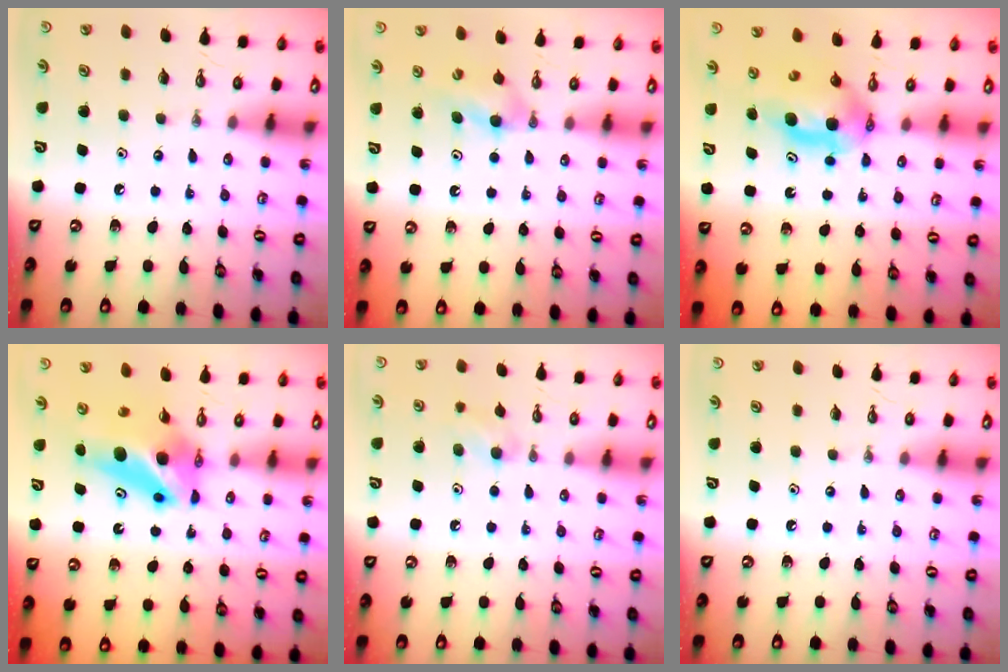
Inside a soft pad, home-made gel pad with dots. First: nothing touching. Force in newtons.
{"total": 5.4, "press": 5.3, "slide": 1.2}
{"total": 5.1, "press": 5.1, "slide": 0.7}
{"total": 7.9, "press": 7.9, "slide": 1.1}
{"total": 6.1, "press": 6.0, "slide": 1.4}
{"total": 0.0}